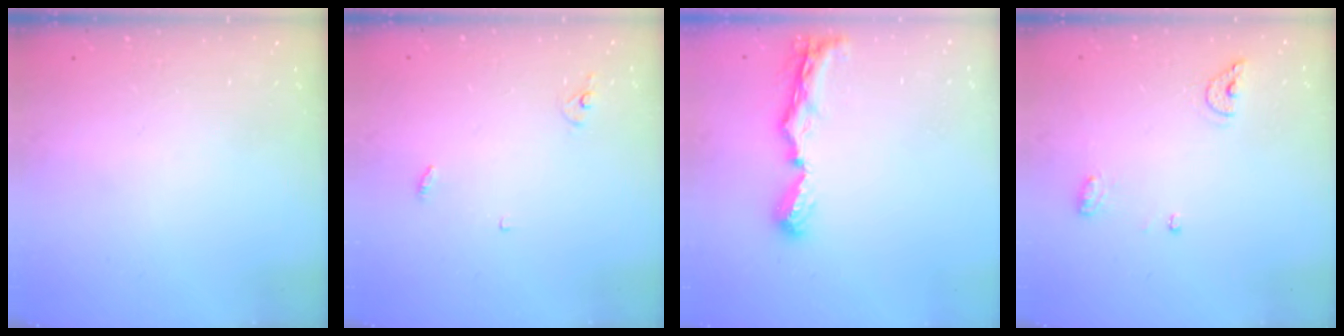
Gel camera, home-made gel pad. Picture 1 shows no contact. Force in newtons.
{"total": 2.9, "press": 2.9, "slide": 0.2}
{"total": 8.7, "press": 8.7, "slide": 0.7}
{"total": 6.6, "press": 6.5, "slide": 1.0}